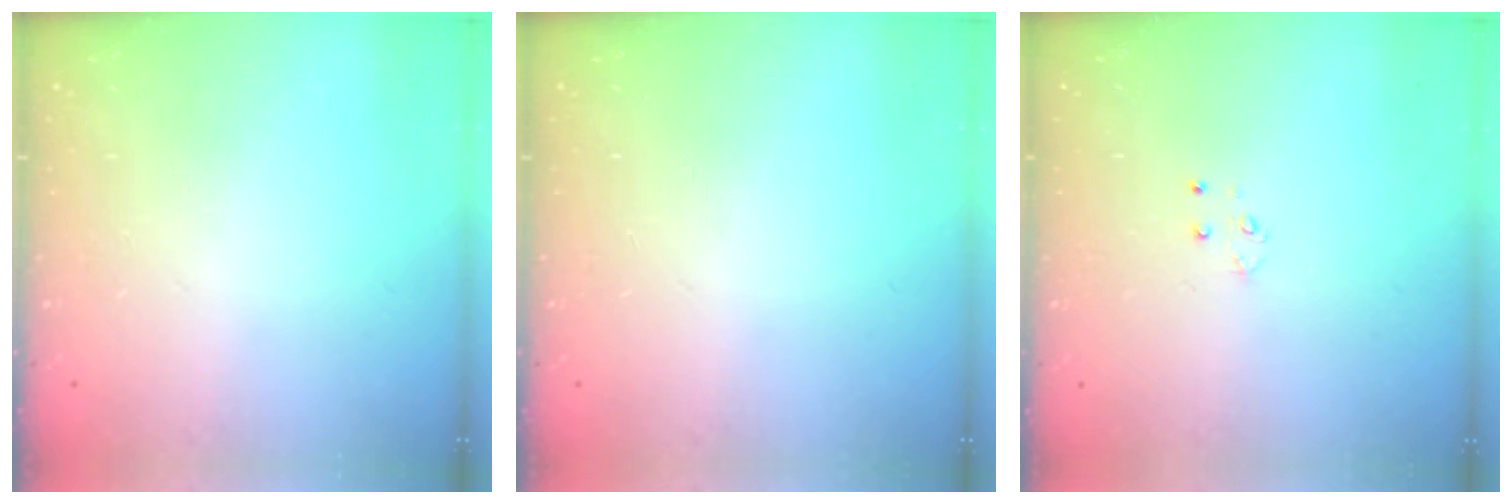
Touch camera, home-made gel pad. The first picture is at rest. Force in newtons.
{"total": 0.0}
{"total": 3.1, "press": 3.1, "slide": 0.6}